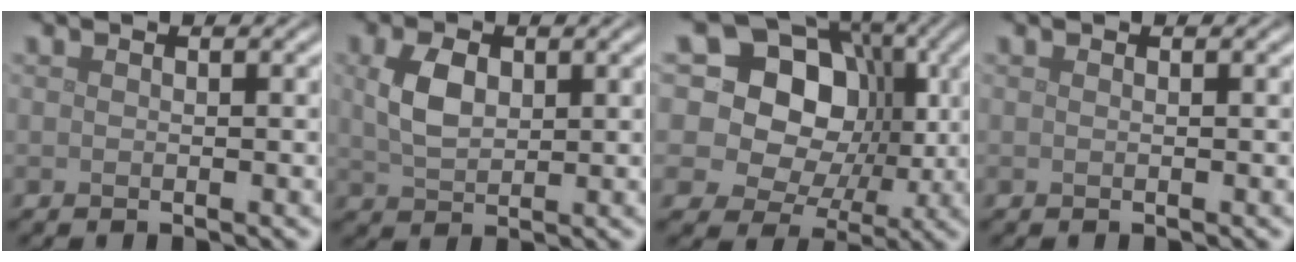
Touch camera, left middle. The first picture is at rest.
{"total": 3.7, "force": [1.0, 2.4, 2.6], "torque": [-0.062, 0.004, 0.021]}
{"total": 17.0, "force": [4.5, 14.0, 8.5], "torque": [-0.161, 0.050, 0.060]}
{"total": 0.0}